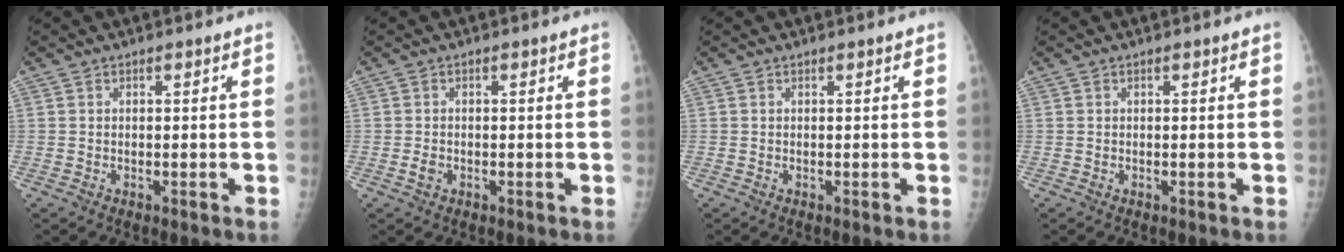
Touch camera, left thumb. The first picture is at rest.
{"total": 1.5, "force": [-0.8, 1.1, 0.6], "torque": [-0.008, 0.001, -0.015]}
{"total": 0.0}
{"total": 0.0}